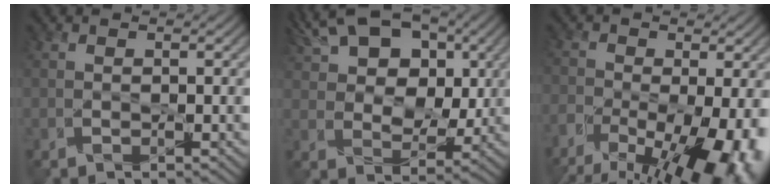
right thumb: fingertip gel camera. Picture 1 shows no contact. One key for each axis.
{"total": 13.2, "fx": 5.8, "fy": 7.9, "fz": 8.9, "tx": -0.175, "ty": 0.017, "tz": 0.077}
{"total": 17.3, "fx": -9.1, "fy": 8.4, "fz": 12.1, "tx": -0.215, "ty": -0.048, "tz": -0.117}